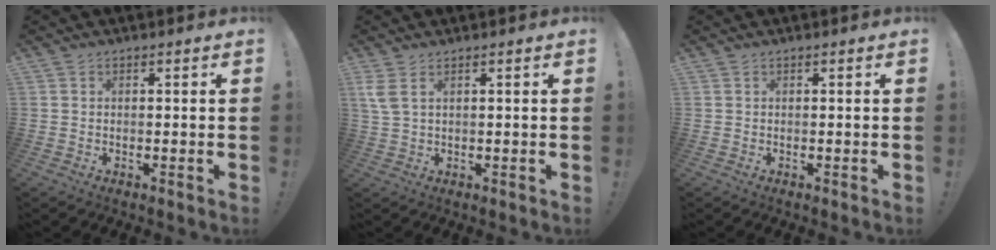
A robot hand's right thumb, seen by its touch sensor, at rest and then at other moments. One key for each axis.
{"total": 3.6, "fx": 1.7, "fy": 1.0, "fz": 2.9, "tx": -0.064, "ty": -0.002, "tz": 0.034}
{"total": 0.0}